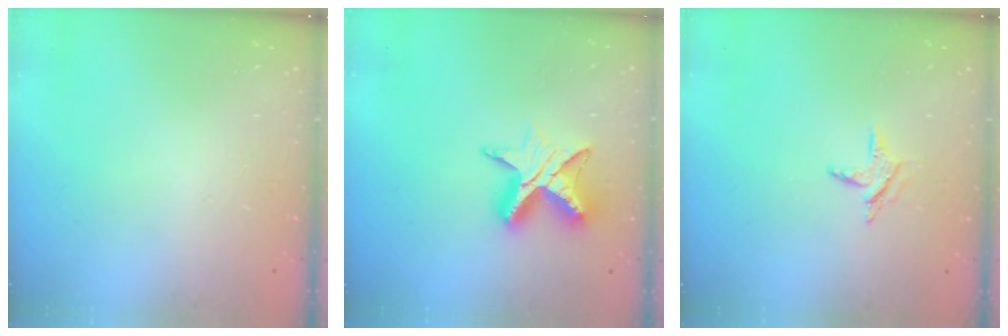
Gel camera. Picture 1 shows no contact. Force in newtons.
{"total": 9.5, "press": 9.5, "slide": 0.7}
{"total": 6.2, "press": 6.1, "slide": 0.7}